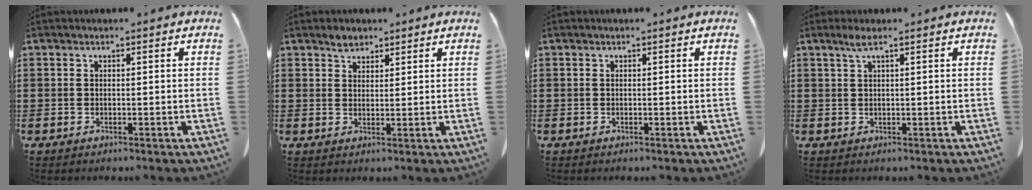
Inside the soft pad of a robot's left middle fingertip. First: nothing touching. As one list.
[{"total": 2.2, "force": [1.8, 1.1, 0.5], "torque": [-0.013, 0.002, 0.036]}, {"total": 0.0}, {"total": 1.9, "force": [0.9, 0.2, 1.6], "torque": [-0.035, 0.003, 0.016]}]